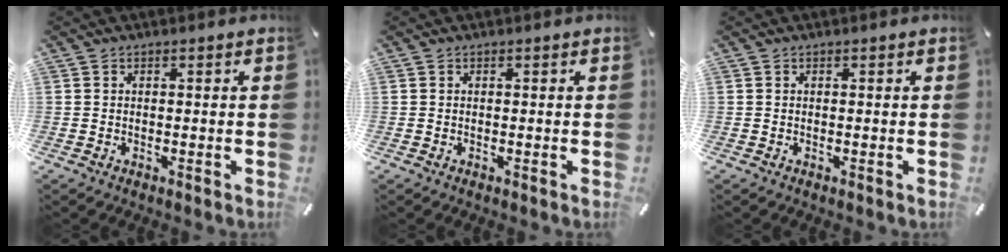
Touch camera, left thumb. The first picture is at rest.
{"total": 0.0}
{"total": 0.0}